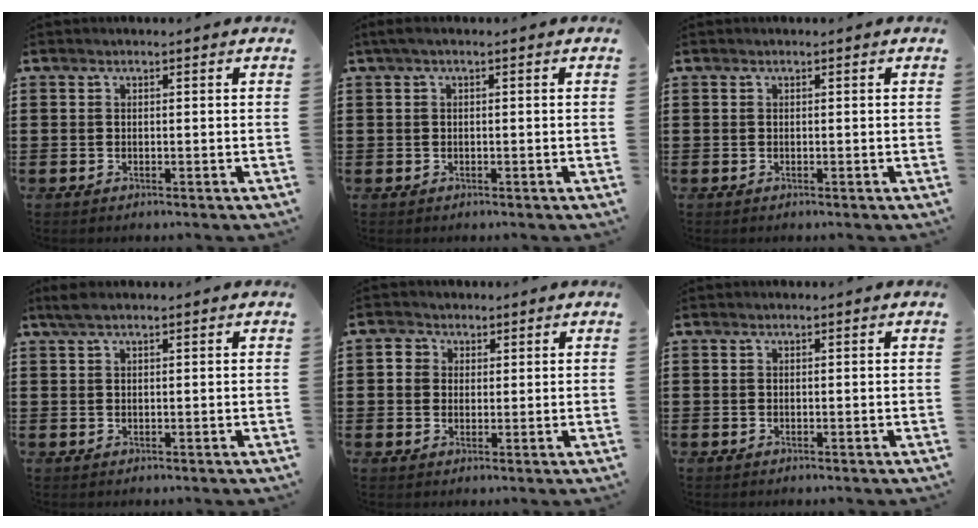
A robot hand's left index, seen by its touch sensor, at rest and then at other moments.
{"total": 1.2, "force": [-0.3, 0.2, 1.1], "torque": [-0.017, -0.002, -0.006]}
{"total": 0.0}
{"total": 1.7, "force": [1.1, 0.2, 1.3], "torque": [-0.027, 0.001, 0.020]}
{"total": 3.1, "force": [1.3, 2.8, 0.2], "torque": [-0.011, 0.008, 0.020]}
{"total": 0.0}